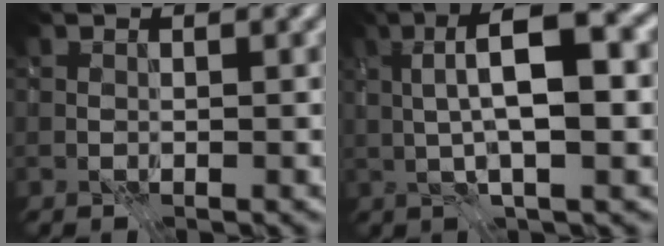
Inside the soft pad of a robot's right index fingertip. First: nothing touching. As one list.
[{"total": 8.9, "force": [1.0, 2.4, 8.5], "torque": [-0.134, 0.011, 0.014]}]